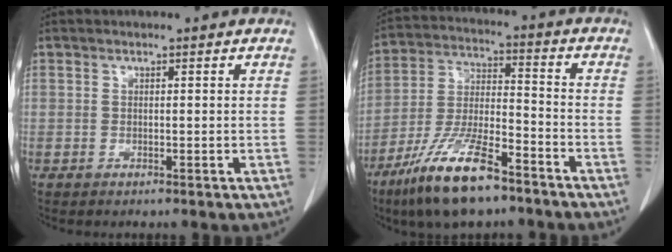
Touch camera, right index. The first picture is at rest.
{"total": 14.5, "force": [-9.7, 3.3, 10.2], "torque": [-0.209, -0.019, -0.179]}